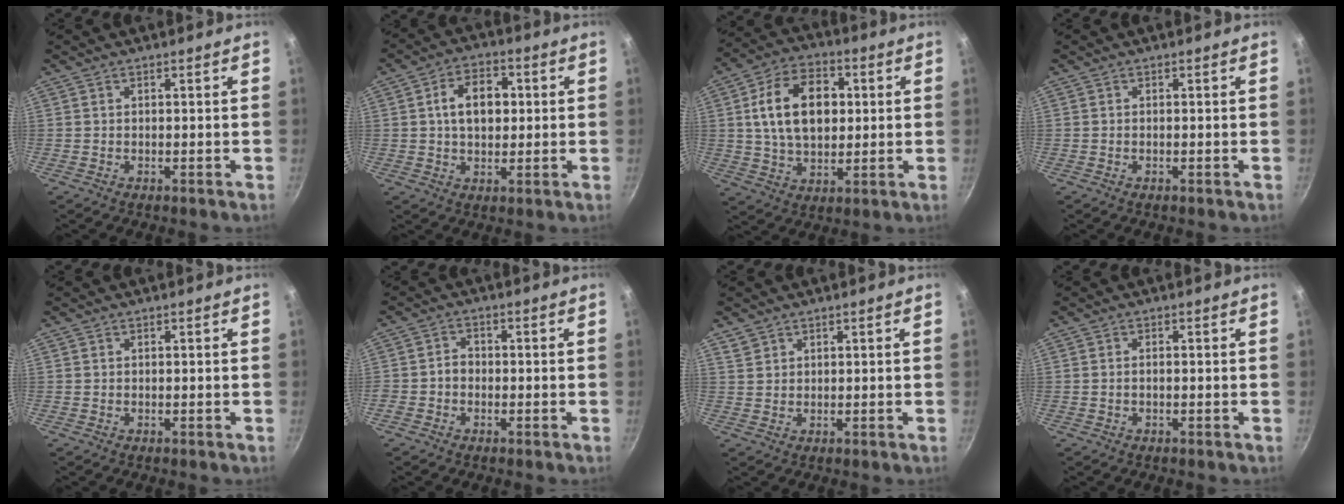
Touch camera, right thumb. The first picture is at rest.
{"total": 9.1, "force": [1.2, 6.2, 6.5], "torque": [-0.081, 0.012, 0.013]}
{"total": 15.5, "force": [2.6, 10.4, 11.2], "torque": [-0.165, 0.008, 0.038]}
{"total": 0.0}
{"total": 0.0}
{"total": 2.8, "force": [-0.9, 2.3, 1.2], "torque": [-0.006, 0.015, -0.022]}
{"total": 2.4, "force": [1.6, 1.7, 0.5], "torque": [0.003, 0.004, 0.032]}
{"total": 0.8, "force": [-0.2, 0.4, 0.7], "torque": [-0.017, 0.005, -0.005]}